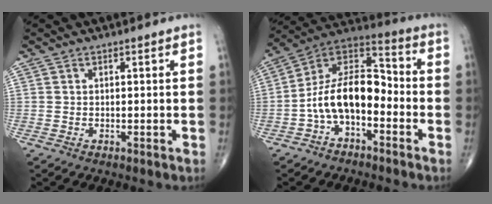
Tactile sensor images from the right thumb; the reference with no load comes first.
{"total": 13.5, "force": [-3.8, 7.6, 10.5], "torque": [-0.173, 0.070, -0.080]}